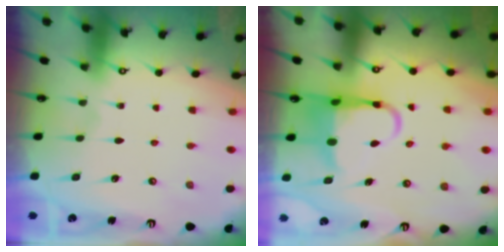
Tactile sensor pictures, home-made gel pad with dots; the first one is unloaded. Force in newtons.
{"total": 6.7, "press": 6.6, "slide": 1.2}